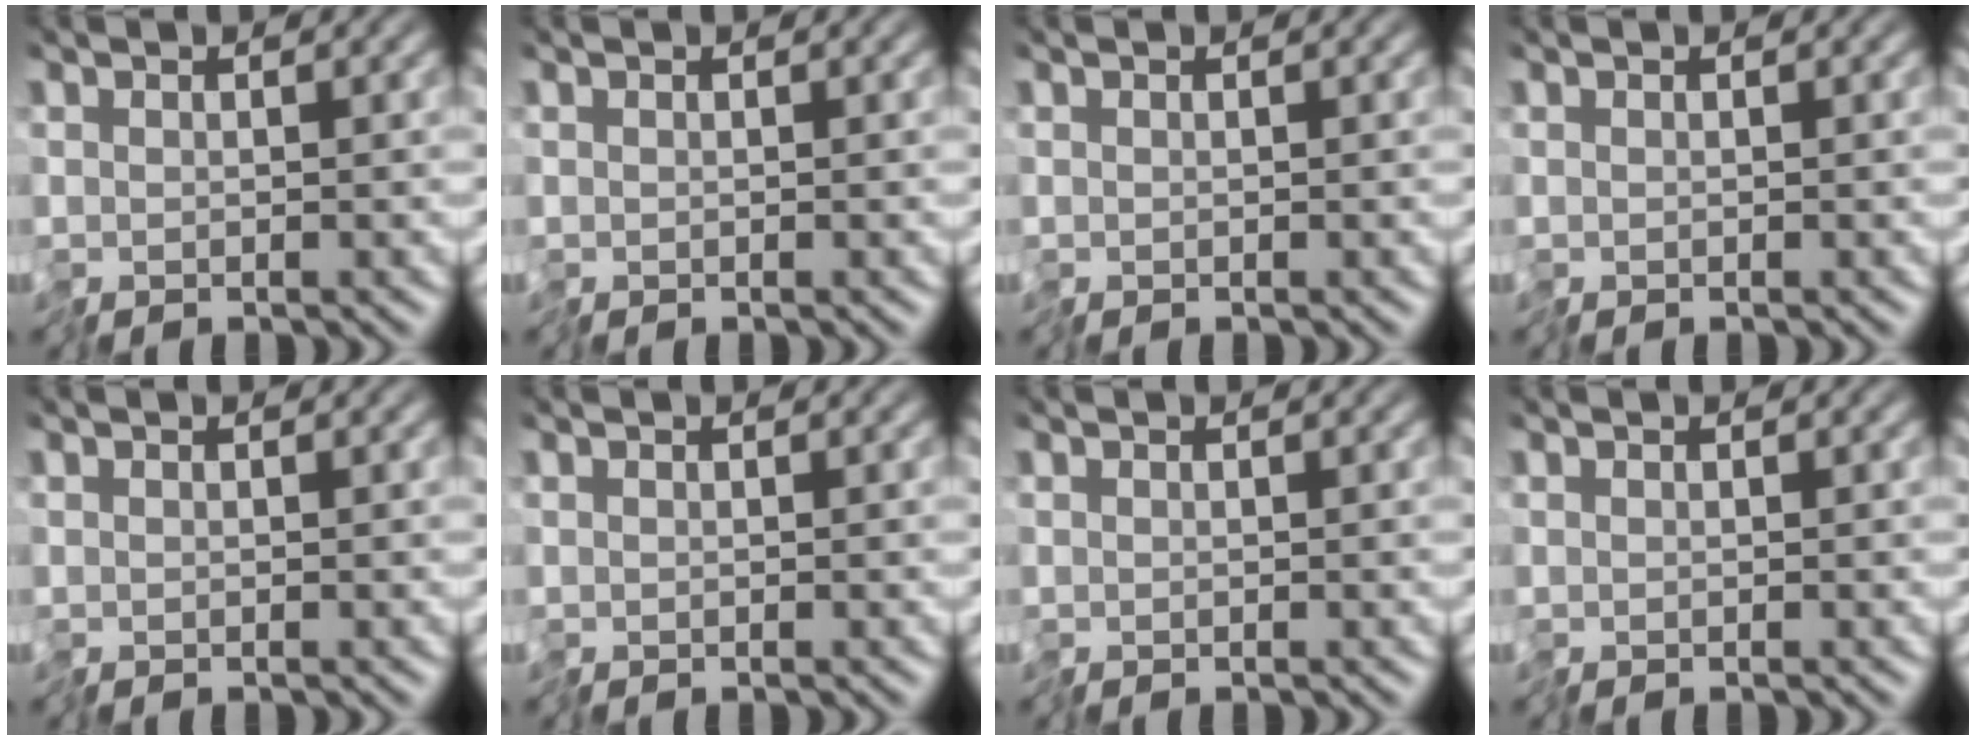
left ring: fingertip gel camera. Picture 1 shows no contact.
{"total": 0.0}
{"total": 0.0}
{"total": 0.0}
{"total": 0.0}
{"total": 0.0}
{"total": 0.0}
{"total": 0.0}